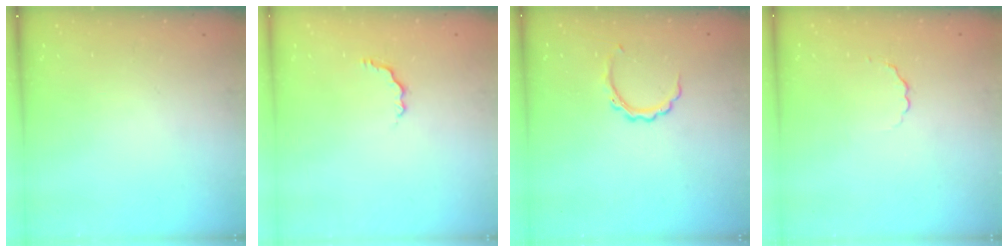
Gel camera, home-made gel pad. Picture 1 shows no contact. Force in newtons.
{"total": 3.1, "press": 3.0, "slide": 0.6}
{"total": 4.6, "press": 4.5, "slide": 0.7}
{"total": 1.9, "press": 1.7, "slide": 0.8}